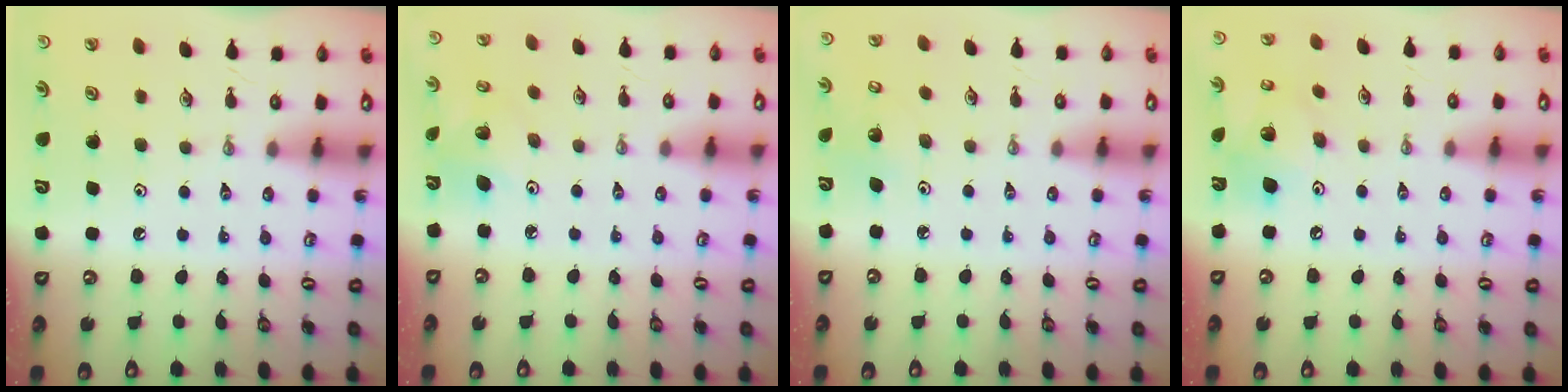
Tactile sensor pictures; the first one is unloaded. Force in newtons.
{"total": 5.2, "press": 5.2, "slide": 0.2}
{"total": 3.8, "press": 3.8, "slide": 0.3}
{"total": 14.1, "press": 13.9, "slide": 2.1}